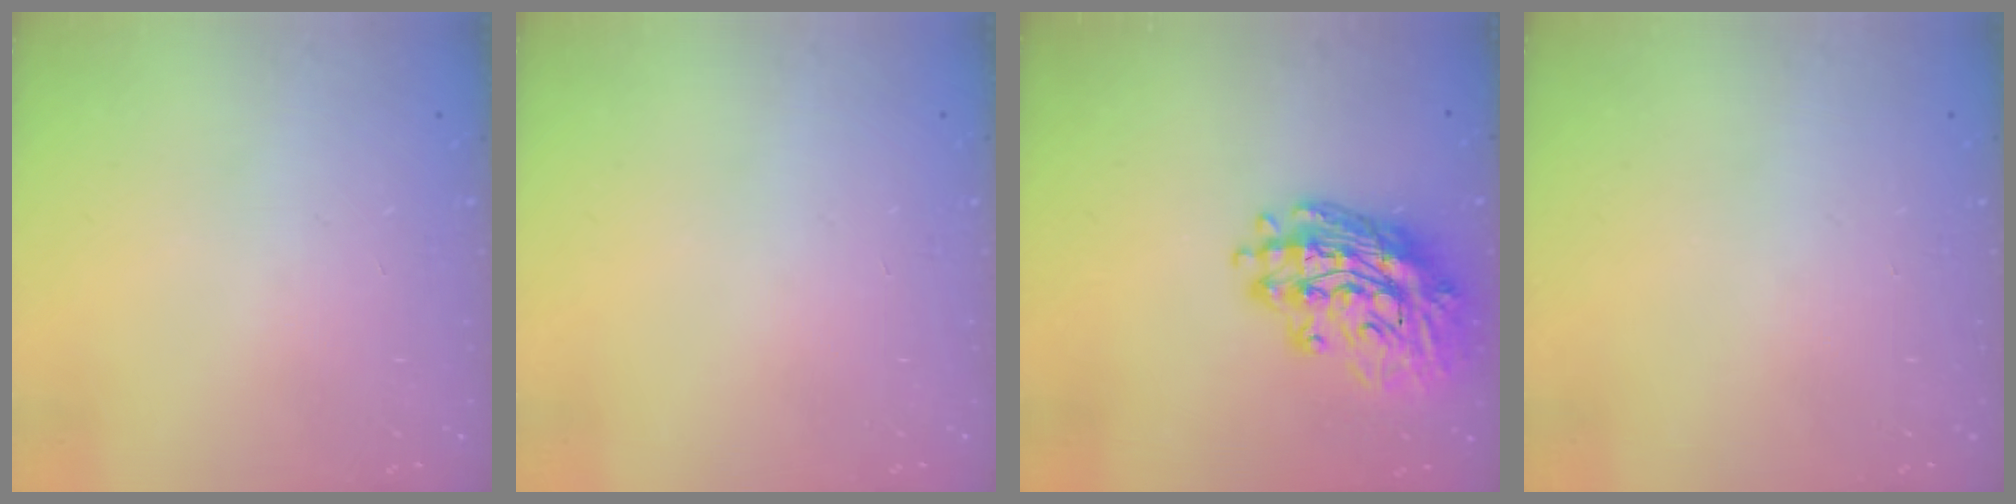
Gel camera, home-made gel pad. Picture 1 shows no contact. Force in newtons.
{"total": 0.0}
{"total": 18.1, "press": 17.6, "slide": 4.0}
{"total": 0.6, "press": 0.0, "slide": 0.6}